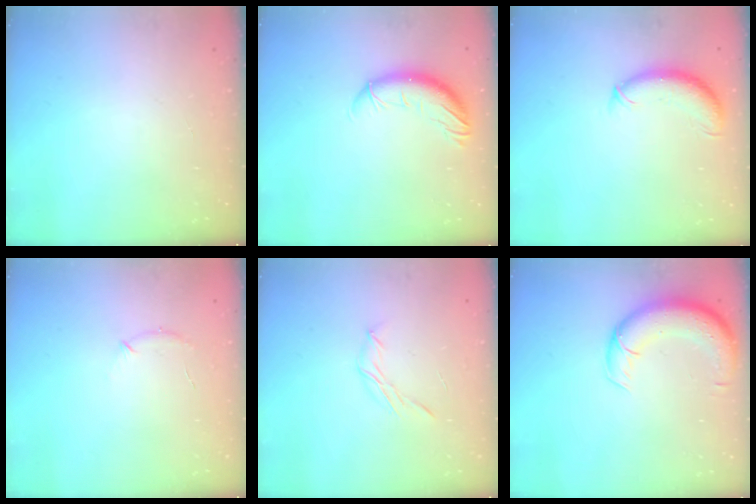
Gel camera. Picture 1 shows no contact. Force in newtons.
{"total": 10.2, "press": 10.0, "slide": 2.0}
{"total": 9.7, "press": 9.6, "slide": 1.8}
{"total": 6.6, "press": 6.4, "slide": 1.6}
{"total": 5.4, "press": 5.4, "slide": 0.8}
{"total": 10.9, "press": 10.6, "slide": 2.7}